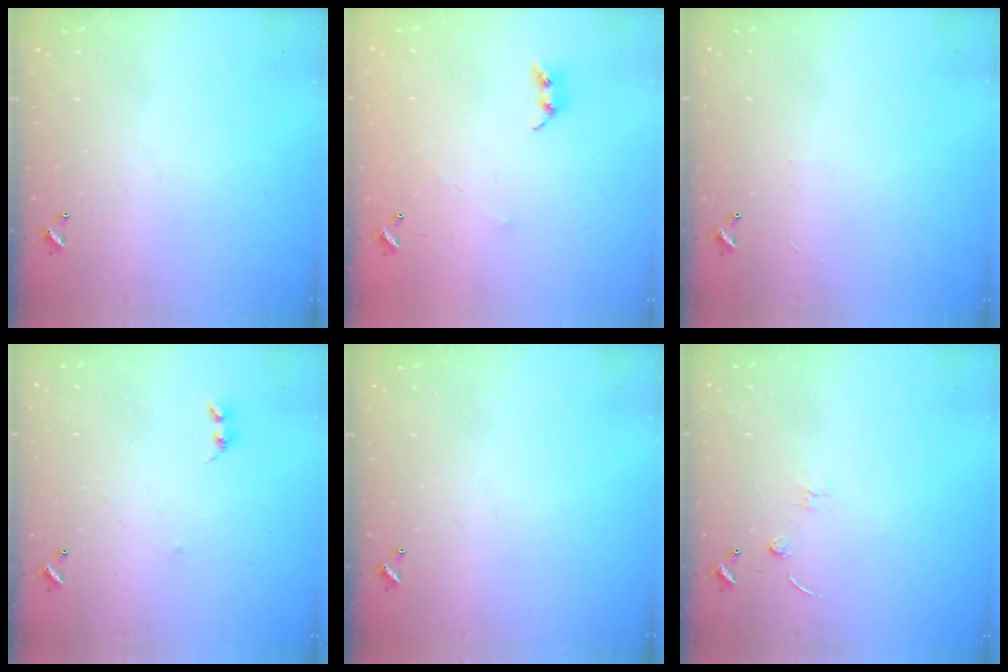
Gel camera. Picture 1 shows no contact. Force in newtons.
{"total": 4.8, "press": 4.8, "slide": 0.8}
{"total": 1.3, "press": 1.3, "slide": 0.4}
{"total": 2.5, "press": 2.4, "slide": 0.4}
{"total": 0.0}
{"total": 1.3, "press": 1.2, "slide": 0.5}